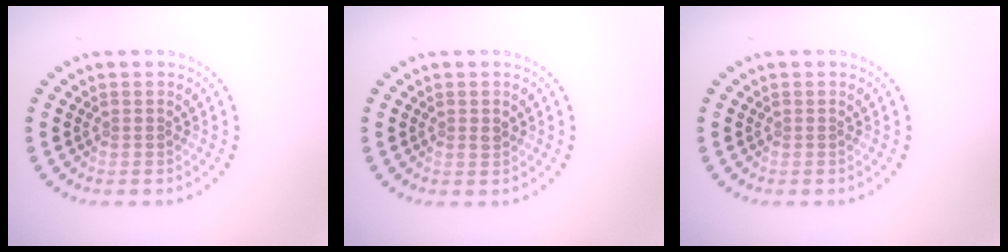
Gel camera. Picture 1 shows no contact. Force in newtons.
{"total": 0.7, "press": 0.7, "slide": 0.0}
{"total": 0.0}